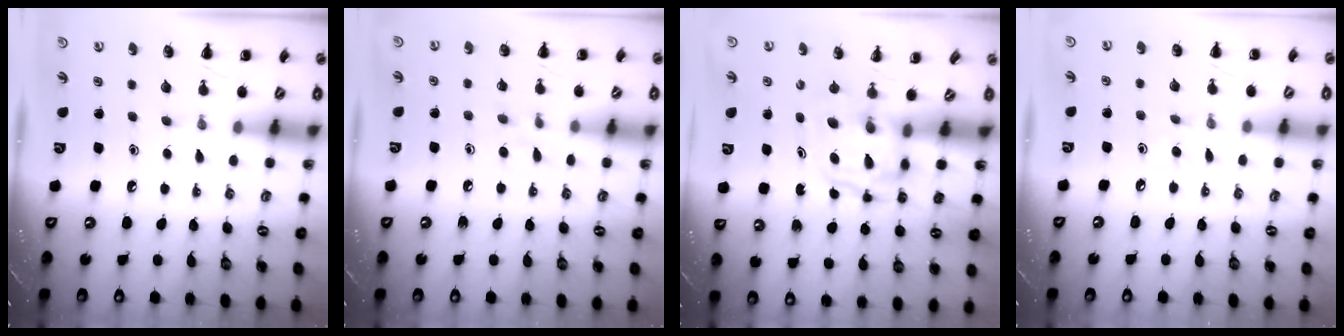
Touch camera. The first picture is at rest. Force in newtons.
{"total": 4.2, "press": 3.7, "slide": 1.9}
{"total": 3.7, "press": 3.7, "slide": 0.4}
{"total": 2.4, "press": 2.3, "slide": 0.8}